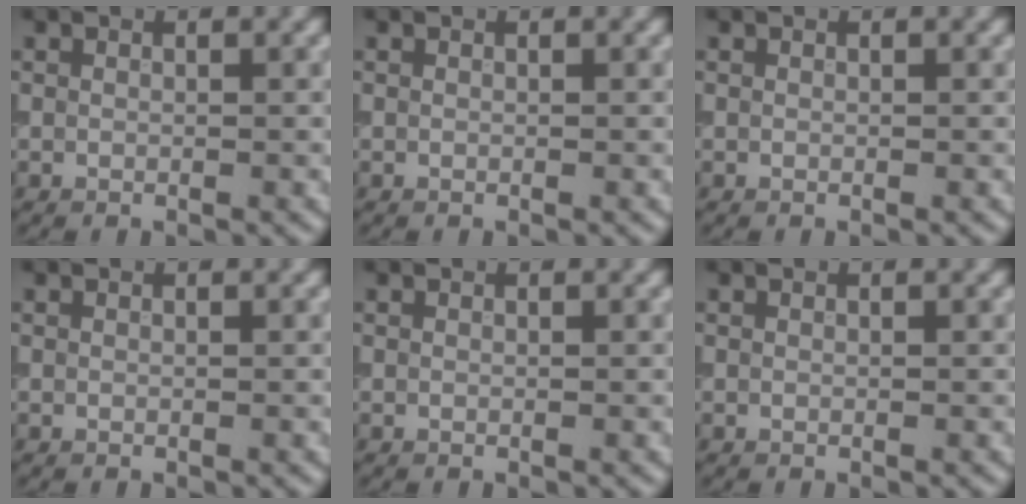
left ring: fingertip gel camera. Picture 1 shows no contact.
{"total": 0.0}
{"total": 0.0}
{"total": 0.0}
{"total": 0.0}
{"total": 0.0}